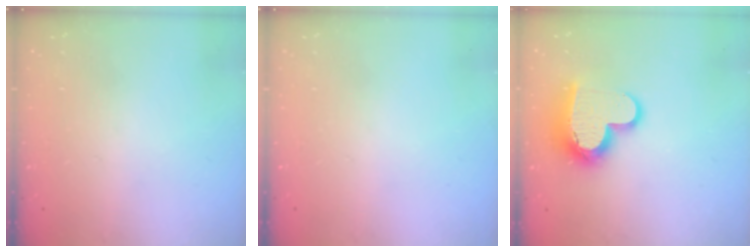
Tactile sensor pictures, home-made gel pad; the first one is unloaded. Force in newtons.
{"total": 0.0}
{"total": 14.6, "press": 14.5, "slide": 1.2}